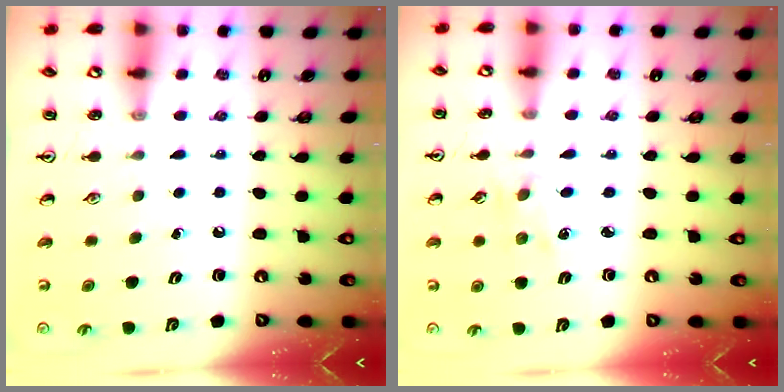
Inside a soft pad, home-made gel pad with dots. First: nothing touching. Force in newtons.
{"total": 2.0, "press": 2.0, "slide": 0.4}